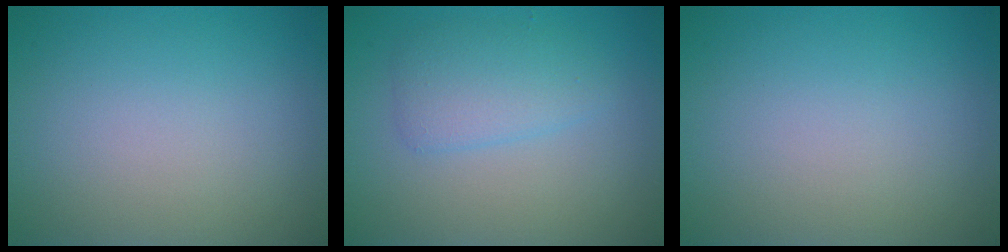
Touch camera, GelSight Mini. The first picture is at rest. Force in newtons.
{"total": 2.8, "press": 2.8, "slide": 0.1}
{"total": 0.0}